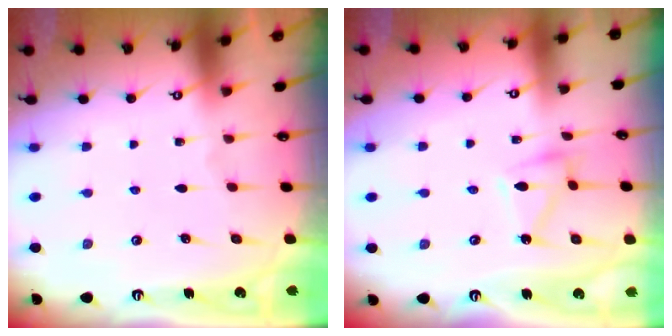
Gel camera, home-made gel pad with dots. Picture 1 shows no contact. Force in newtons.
{"total": 6.7, "press": 6.7, "slide": 0.3}